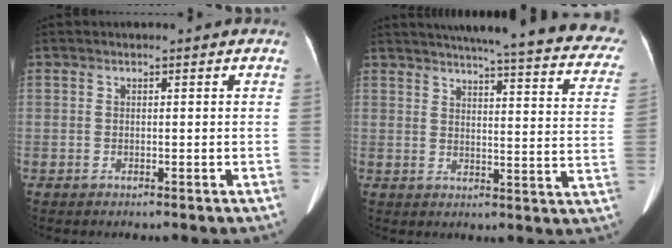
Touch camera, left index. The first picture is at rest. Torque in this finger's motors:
{"motor_torque": [0.11, -1.97, 0.11, 0.06]}